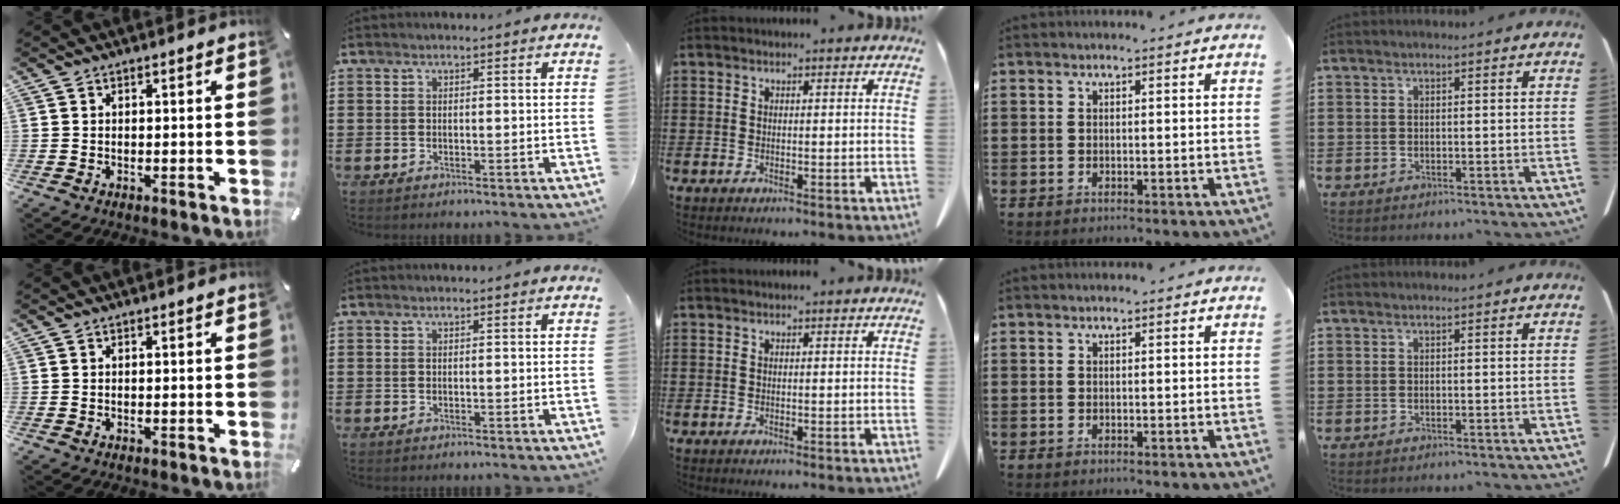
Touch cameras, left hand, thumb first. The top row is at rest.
{}